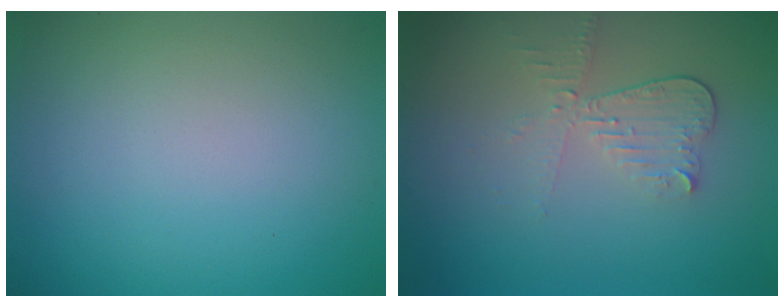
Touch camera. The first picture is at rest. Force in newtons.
{"total": 3.0, "press": 2.6, "slide": 1.5}